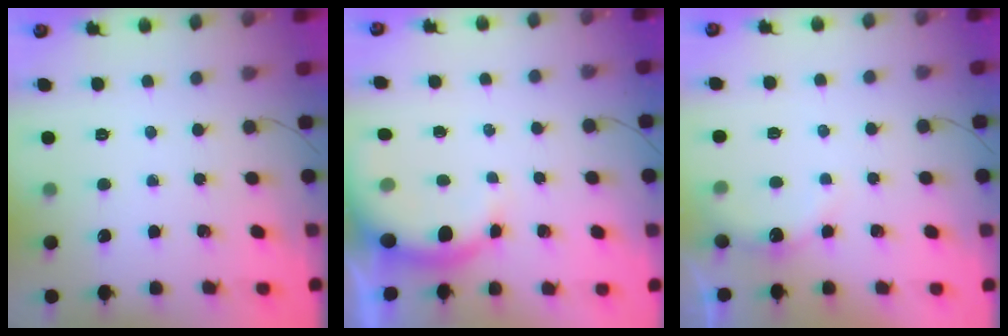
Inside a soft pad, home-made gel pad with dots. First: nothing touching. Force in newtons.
{"total": 4.2, "press": 4.1, "slide": 0.7}
{"total": 6.8, "press": 6.6, "slide": 1.3}